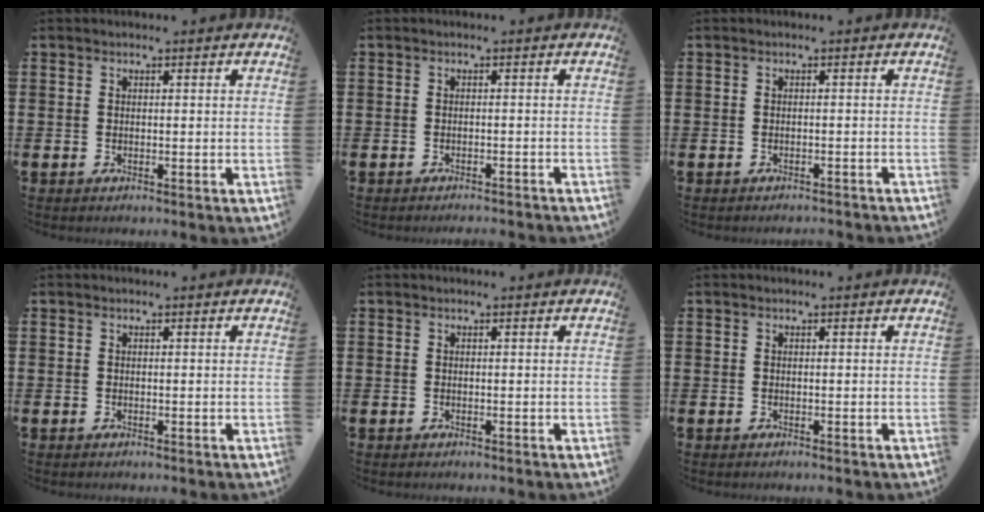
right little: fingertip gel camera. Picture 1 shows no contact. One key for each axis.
{"total": 0.9, "fx": -0.9, "fy": -0.2, "fz": 0.0, "tx": -0.001, "ty": 0.001, "tz": -0.019}
{"total": 0.7, "fx": -0.7, "fy": -0.1, "fz": 0.0, "tx": -0.001, "ty": -0.001, "tz": -0.015}
{"total": 0.0}
{"total": 0.0}
{"total": 0.0}